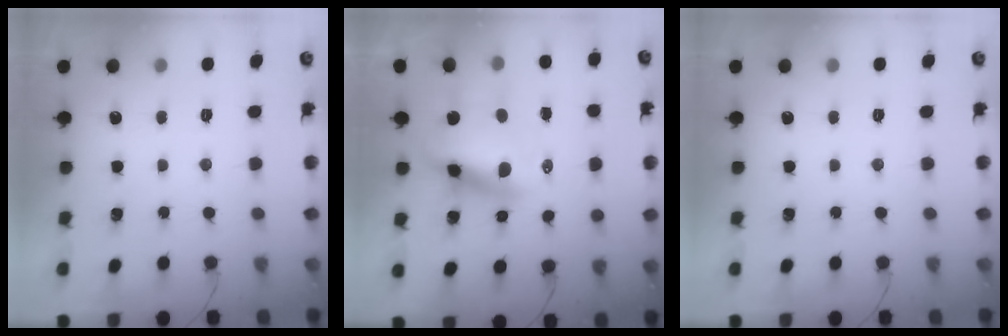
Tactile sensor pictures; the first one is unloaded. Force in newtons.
{"total": 10.7, "press": 10.4, "slide": 2.7}
{"total": 0.0}